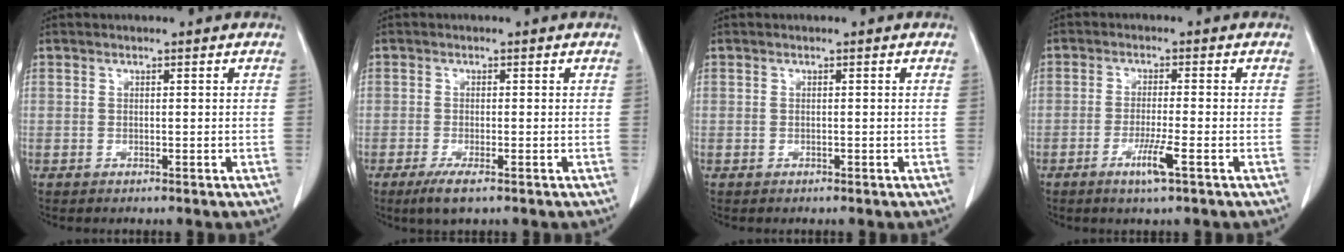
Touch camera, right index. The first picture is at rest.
{"total": 3.1, "force": [-1.8, 0.6, 2.4], "torque": [-0.048, -0.007, -0.032]}
{"total": 0.0}
{"total": 3.6, "force": [-1.7, -0.3, 3.2], "torque": [-0.064, -0.009, -0.033]}